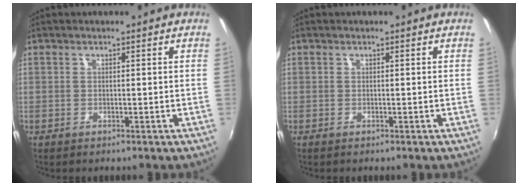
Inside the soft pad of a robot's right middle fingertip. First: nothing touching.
{"total": 0.0}